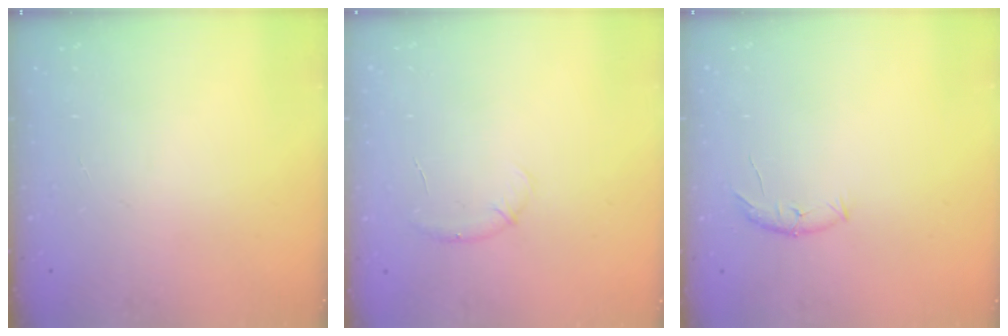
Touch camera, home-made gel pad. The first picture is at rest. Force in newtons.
{"total": 6.3, "press": 6.0, "slide": 1.8}
{"total": 7.7, "press": 7.6, "slide": 1.2}